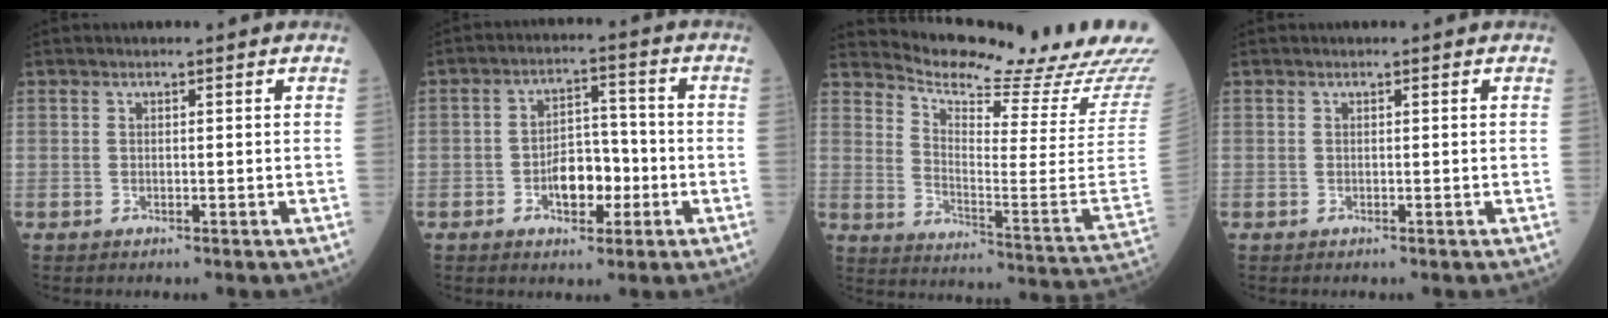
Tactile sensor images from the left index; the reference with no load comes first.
{"total": 6.5, "force": [-2.3, 3.7, 4.8], "torque": [-0.084, 0.009, -0.036]}
{"total": 23.7, "force": [22.1, 1.0, 8.4], "torque": [-0.142, -0.107, 0.287]}
{"total": 0.0}